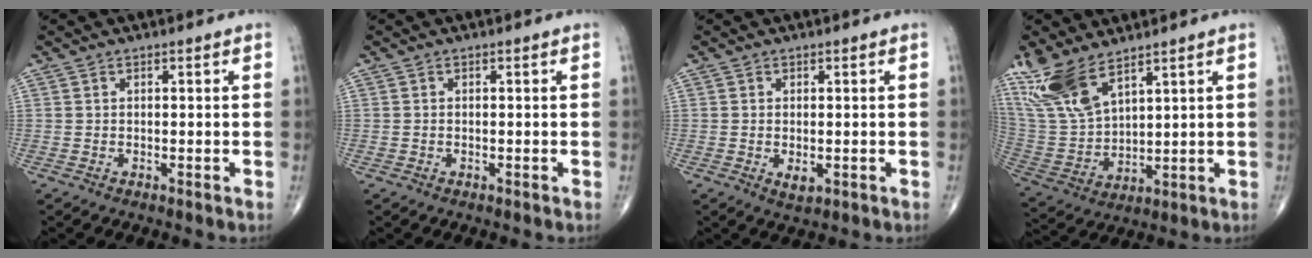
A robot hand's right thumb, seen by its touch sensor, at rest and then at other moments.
{"total": 0.0}
{"total": 2.3, "force": [-0.5, 1.2, 1.9], "torque": [-0.031, -0.005, -0.004]}
{"total": 12.9, "force": [9.0, 5.0, 7.8], "torque": [-0.166, -0.031, 0.199]}